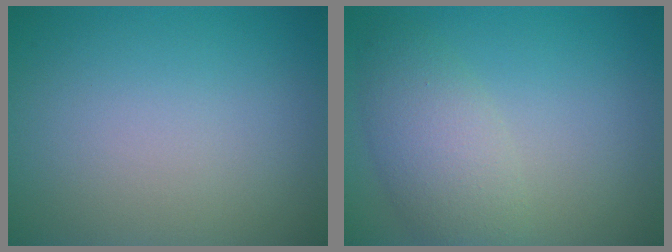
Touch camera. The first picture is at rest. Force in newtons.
{"total": 4.1, "press": 4.1, "slide": 0.1}